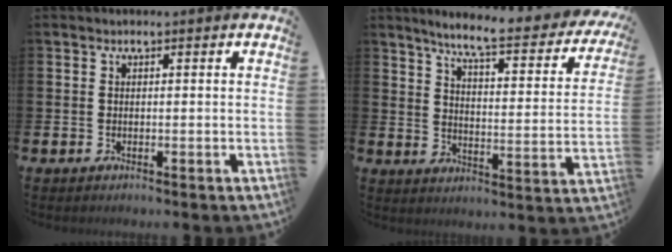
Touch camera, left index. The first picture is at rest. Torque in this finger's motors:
{"motor_torque": [0.39, -0.74, 0.70, 0.19]}